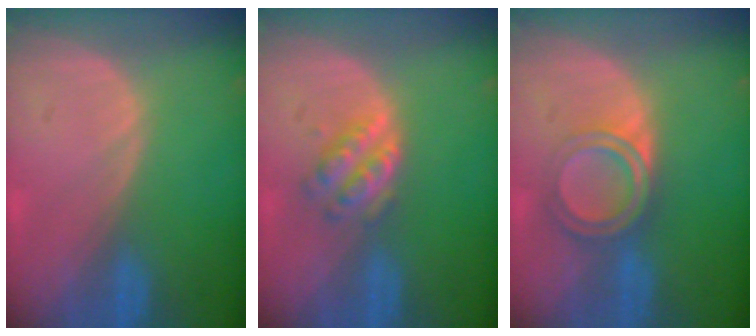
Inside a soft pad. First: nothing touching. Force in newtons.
{"total": 4.9, "press": 4.3, "slide": 2.3}
{"total": 6.0, "press": 5.2, "slide": 3.0}